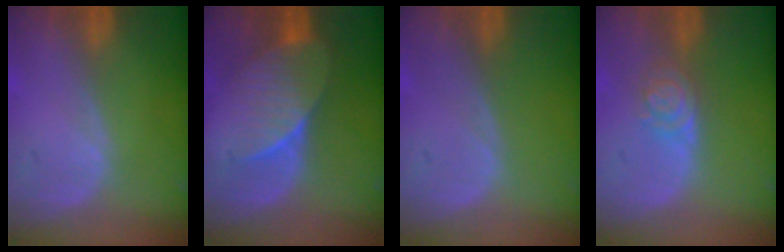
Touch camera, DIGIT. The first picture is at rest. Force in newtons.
{"total": 7.4, "press": 6.9, "slide": 2.8}
{"total": 0.0}
{"total": 4.0, "press": 3.6, "slide": 1.7}